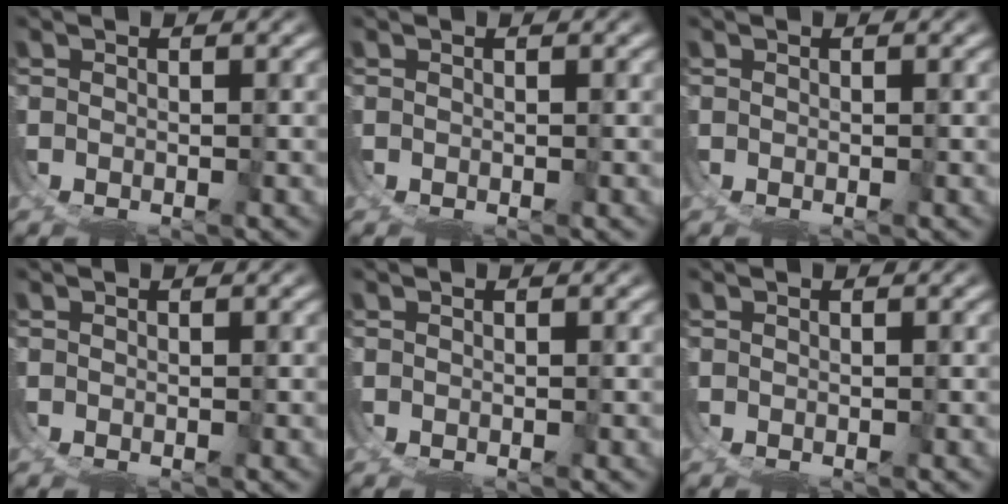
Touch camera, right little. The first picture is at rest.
{"total": 0.0}
{"total": 0.0}
{"total": 0.0}
{"total": 0.0}
{"total": 0.0}